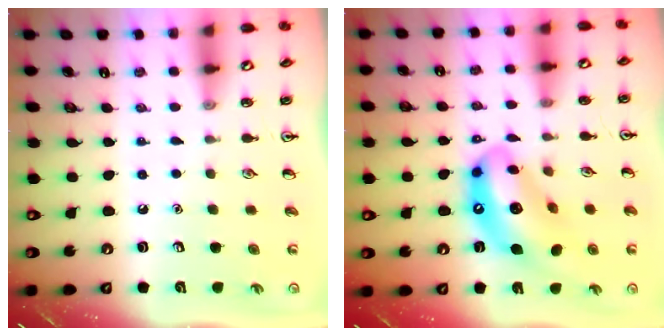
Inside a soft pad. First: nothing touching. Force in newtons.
{"total": 15.3, "press": 14.5, "slide": 4.9}